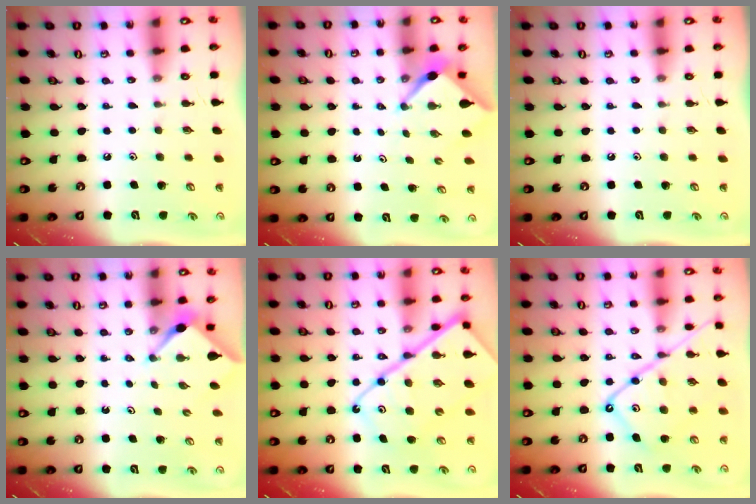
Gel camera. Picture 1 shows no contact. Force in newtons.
{"total": 2.6, "press": 2.5, "slide": 0.3}
{"total": 0.0}
{"total": 3.1, "press": 3.1, "slide": 0.4}
{"total": 17.5, "press": 17.4, "slide": 1.8}
{"total": 15.9, "press": 15.9, "slide": 1.7}